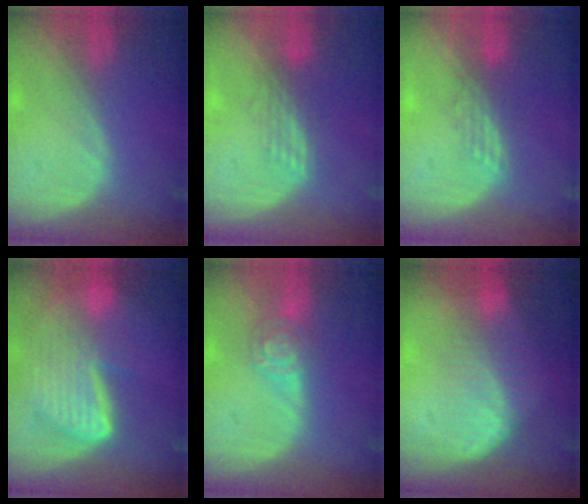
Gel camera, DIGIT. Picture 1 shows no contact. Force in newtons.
{"total": 3.1, "press": 2.6, "slide": 1.7}
{"total": 2.9, "press": 2.4, "slide": 1.6}
{"total": 9.2, "press": 8.0, "slide": 4.5}
{"total": 4.2, "press": 4.2, "slide": 0.3}
{"total": 6.9, "press": 6.5, "slide": 2.4}